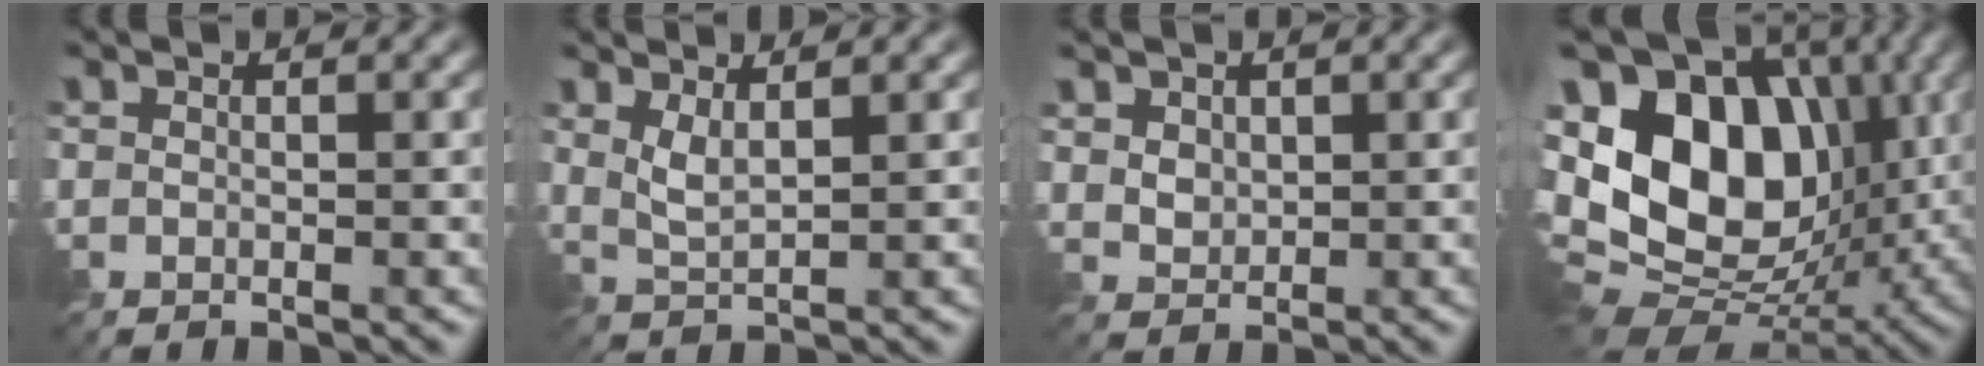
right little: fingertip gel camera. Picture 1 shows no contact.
{"total": 2.0, "force": [1.0, 0.4, 1.6], "torque": [-0.042, -0.008, 0.022]}
{"total": 2.1, "force": [1.0, 1.5, 1.0], "torque": [-0.034, -0.004, 0.028]}
{"total": 15.6, "force": [1.6, 10.6, 11.3], "torque": [-0.228, 0.007, 0.016]}